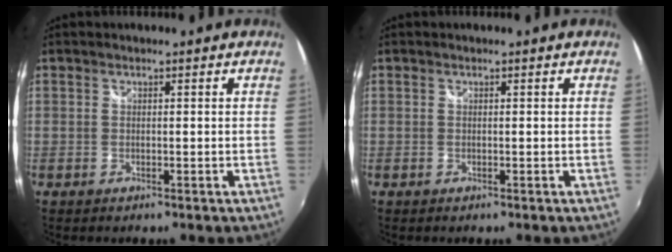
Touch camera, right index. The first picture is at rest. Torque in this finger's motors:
{"motor_torque": [0.00, 0.00, 0.00, 0.00]}